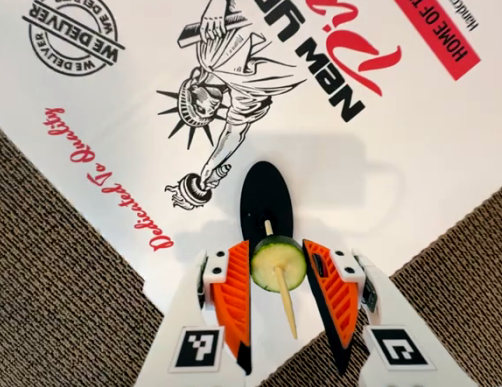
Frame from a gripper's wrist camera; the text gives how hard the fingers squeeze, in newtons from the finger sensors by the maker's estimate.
{"total": 7.6, "left": 7.6, "right": 7.7}